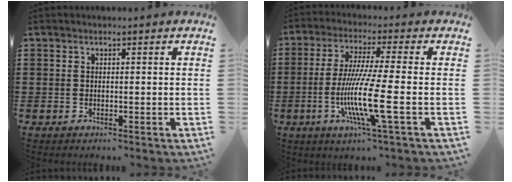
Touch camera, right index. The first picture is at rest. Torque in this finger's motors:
{"motor_torque": [2.14, 0.00, 0.46, 0.21]}